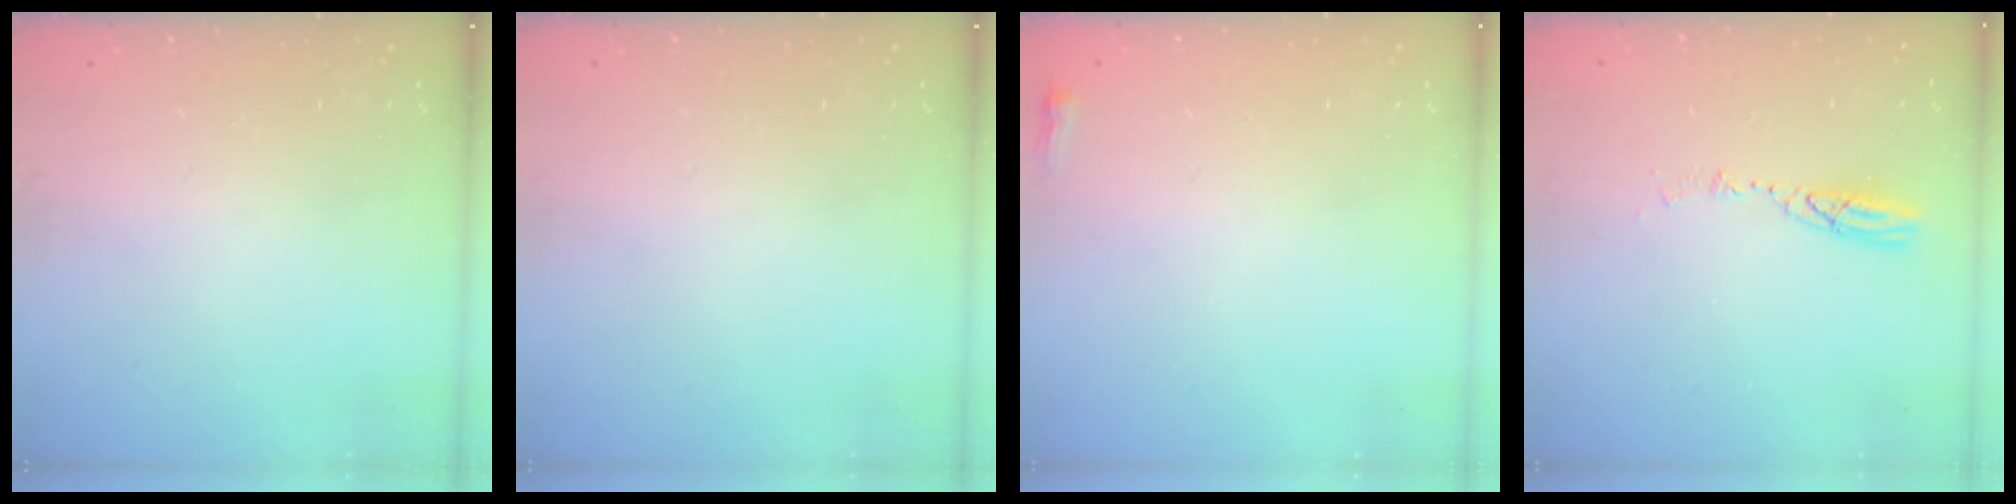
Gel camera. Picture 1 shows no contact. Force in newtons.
{"total": 0.0}
{"total": 2.2, "press": 2.2, "slide": 0.6}
{"total": 4.7, "press": 4.6, "slide": 0.5}